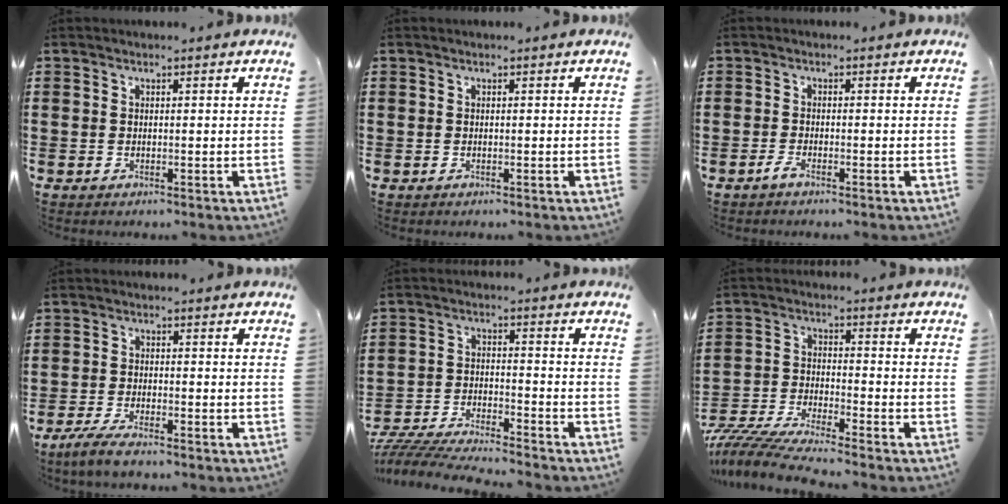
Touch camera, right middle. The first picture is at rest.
{"total": 0.0}
{"total": 1.5, "force": [-1.1, 0.1, 1.0], "torque": [-0.027, -0.007, -0.021]}
{"total": 3.5, "force": [-3.0, 0.4, 1.8], "torque": [-0.045, -0.004, -0.061]}
{"total": 5.7, "force": [-5.6, 0.2, 1.2], "torque": [-0.038, -0.004, -0.114]}
{"total": 6.7, "force": [-6.4, 0.0, 1.9], "torque": [-0.054, -0.010, -0.129]}